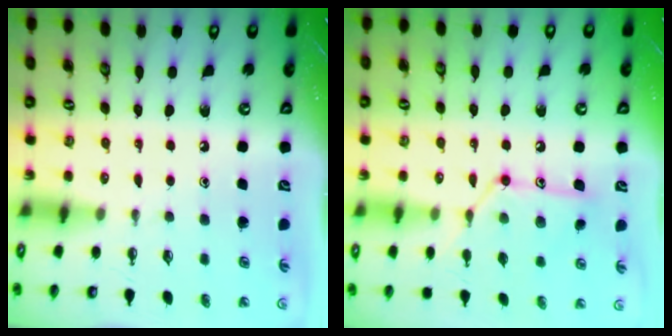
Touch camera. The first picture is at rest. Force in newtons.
{"total": 12.9, "press": 12.9, "slide": 0.9}